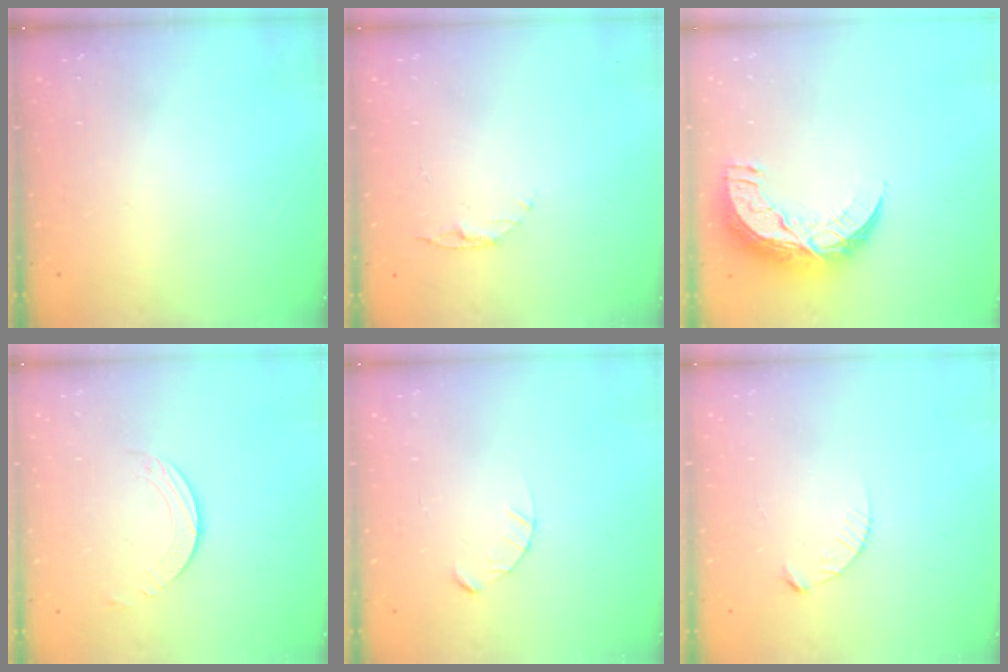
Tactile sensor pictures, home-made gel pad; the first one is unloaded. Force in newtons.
{"total": 3.9, "press": 3.9, "slide": 0.4}
{"total": 11.9, "press": 11.9, "slide": 0.8}
{"total": 2.5, "press": 2.5, "slide": 0.2}
{"total": 2.4, "press": 2.4, "slide": 0.3}
{"total": 3.7, "press": 3.7, "slide": 0.4}